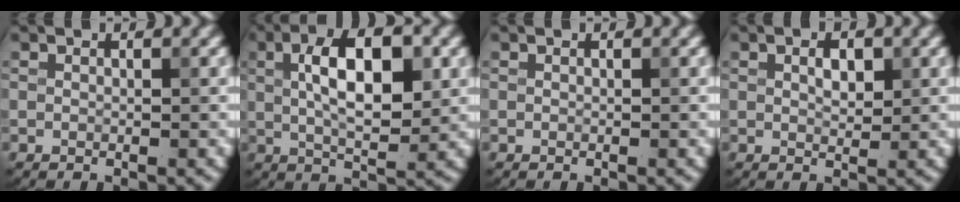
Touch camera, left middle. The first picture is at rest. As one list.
[{"total": 7.5, "force": [1.3, 2.9, 6.8], "torque": [-0.114, 0.010, 0.021]}, {"total": 0.0}, {"total": 2.1, "force": [0.5, 1.1, 1.7], "torque": [-0.037, 0.003, 0.010]}]